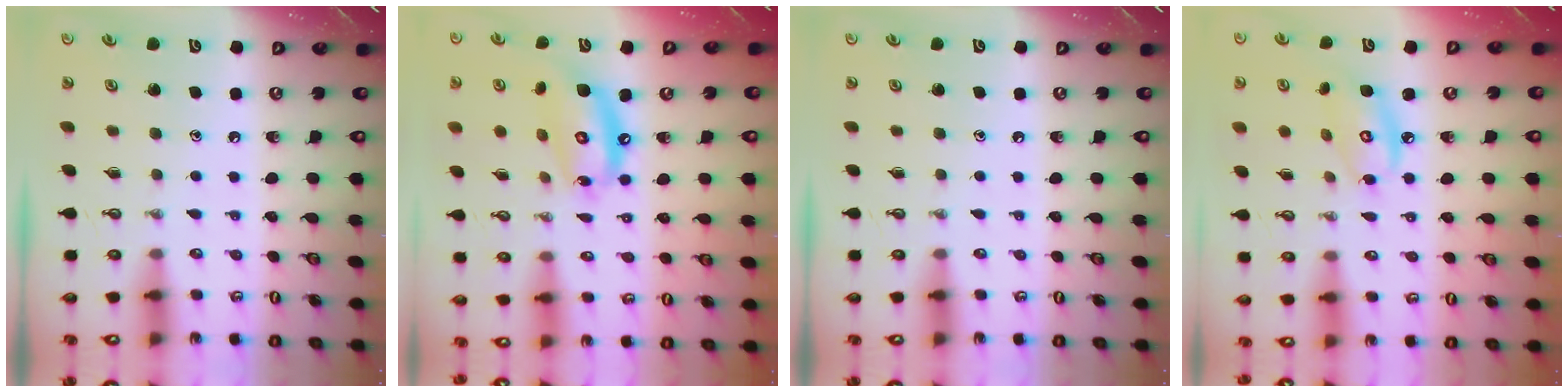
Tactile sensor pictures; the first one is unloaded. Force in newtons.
{"total": 13.3, "press": 13.2, "slide": 1.3}
{"total": 0.0}
{"total": 8.5, "press": 8.5, "slide": 0.5}